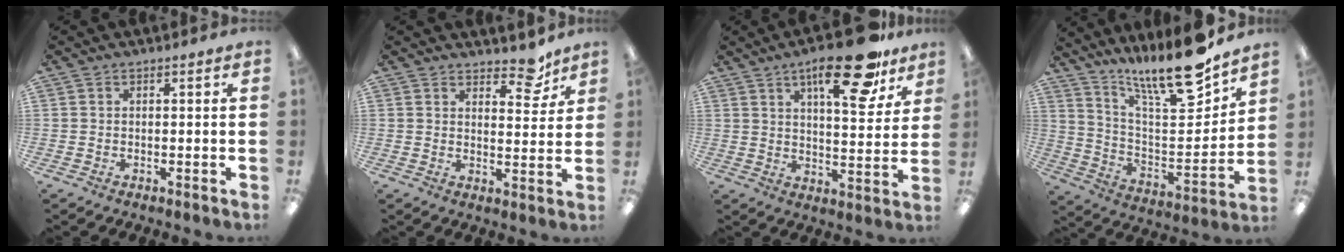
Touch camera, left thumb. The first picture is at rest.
{"total": 7.1, "force": [5.6, 3.0, 3.2], "torque": [-0.022, -0.036, 0.091]}
{"total": 19.9, "force": [12.5, 6.7, 13.9], "torque": [-0.196, -0.065, 0.193]}
{"total": 19.1, "force": [15.7, 2.5, 10.6], "torque": [-0.186, -0.117, 0.258]}